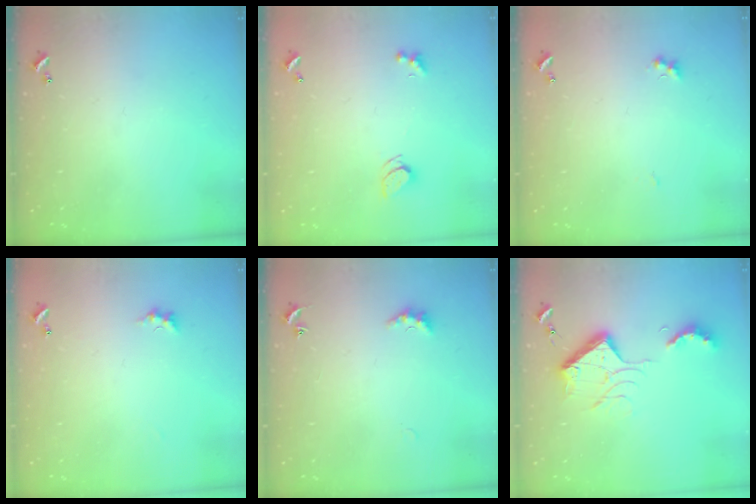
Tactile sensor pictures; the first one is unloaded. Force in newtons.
{"total": 2.5, "press": 2.4, "slide": 0.7}
{"total": 2.7, "press": 2.6, "slide": 0.7}
{"total": 0.9, "press": 0.7, "slide": 0.5}
{"total": 2.0, "press": 1.9, "slide": 0.6}
{"total": 13.7, "press": 13.6, "slide": 1.5}